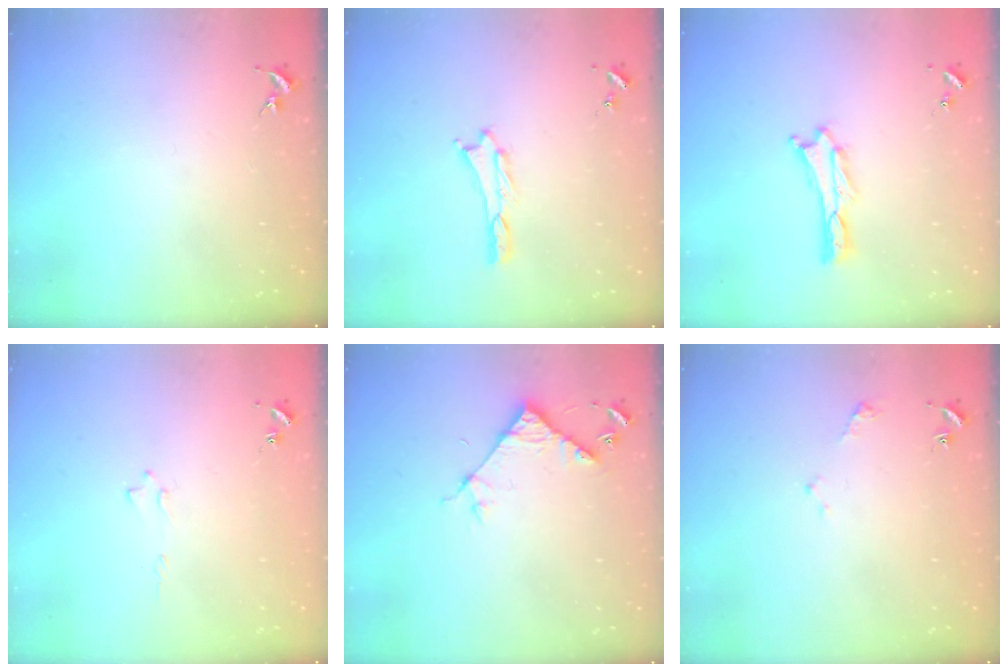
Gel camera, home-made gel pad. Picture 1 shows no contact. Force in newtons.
{"total": 0.0}
{"total": 0.6, "press": 0.6, "slide": 0.2}
{"total": 0.5, "press": 0.5, "slide": 0.2}
{"total": 5.7, "press": 5.7, "slide": 0.4}
{"total": 2.3, "press": 2.2, "slide": 0.3}